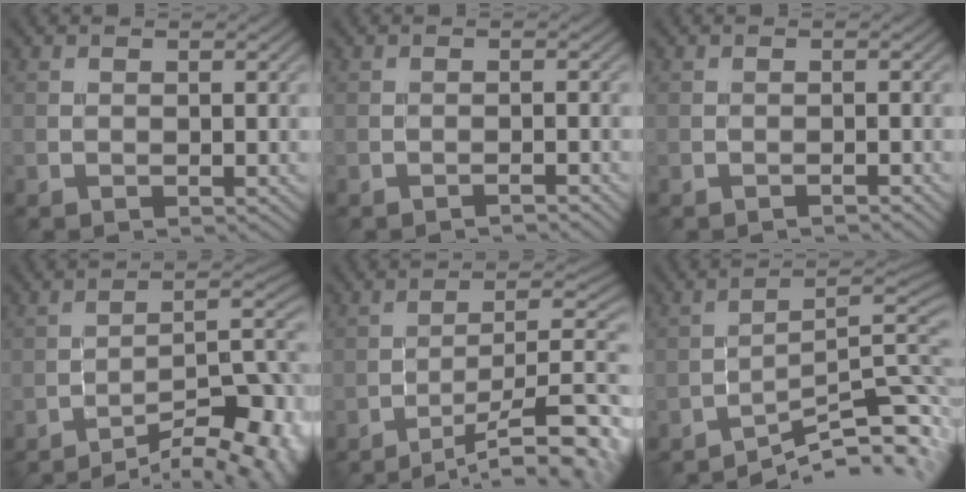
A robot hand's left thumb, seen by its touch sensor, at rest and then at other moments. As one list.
[{"total": 1.1, "force": [-0.9, 0.1, 0.6], "torque": [-0.002, 0.009, -0.024]}, {"total": 0.8, "force": [-0.6, 0.0, 0.5], "torque": [-0.004, 0.007, -0.017]}, {"total": 15.3, "force": [-10.5, 4.5, 10.2], "torque": [-0.109, 0.014, -0.145]}, {"total": 13.1, "force": [-8.4, 2.9, 9.6], "torque": [-0.143, 0.009, -0.123]}, {"total": 11.2, "force": [-7.7, 1.9, 7.9], "torque": [-0.123, -0.002, -0.121]}]